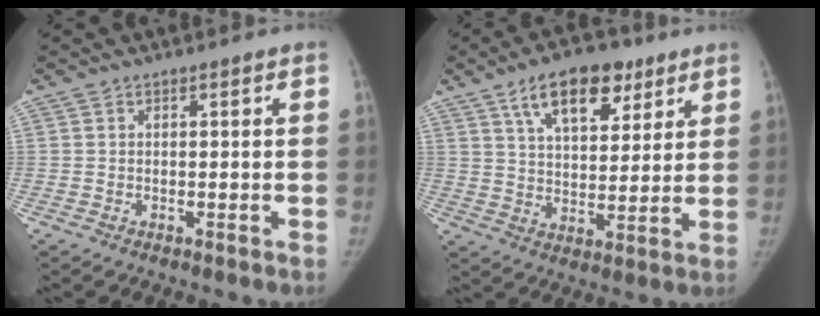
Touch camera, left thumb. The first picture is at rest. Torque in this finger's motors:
{"motor_torque": [0.07, 0.25, 0.86, -0.64, 0.14]}